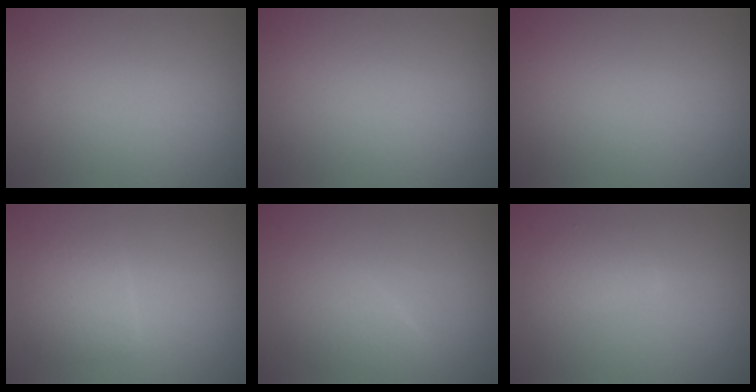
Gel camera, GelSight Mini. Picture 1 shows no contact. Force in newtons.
{"total": 0.0}
{"total": 0.0}
{"total": 2.4, "press": 2.4, "slide": 0.1}
{"total": 2.6, "press": 2.5, "slide": 0.2}
{"total": 2.0, "press": 2.0, "slide": 0.0}